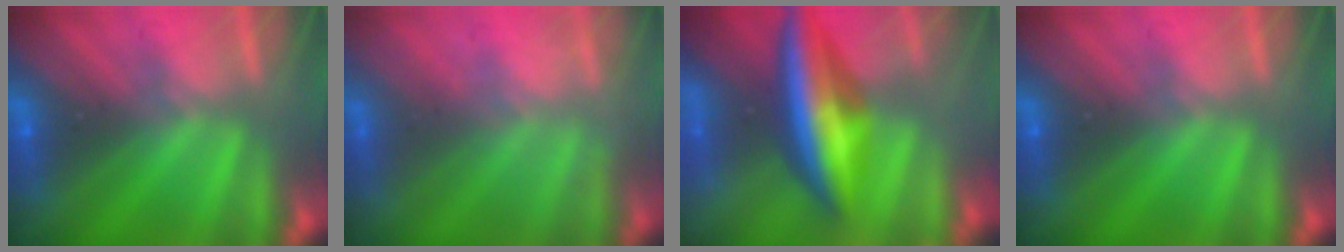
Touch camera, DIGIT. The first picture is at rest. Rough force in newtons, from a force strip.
{"total": 2.9}
{"total": 6.6}
{"total": 0.0}